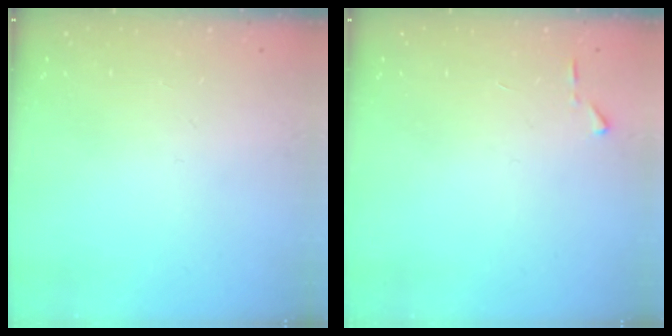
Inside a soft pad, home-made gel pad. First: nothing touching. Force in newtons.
{"total": 4.1, "press": 4.0, "slide": 0.5}